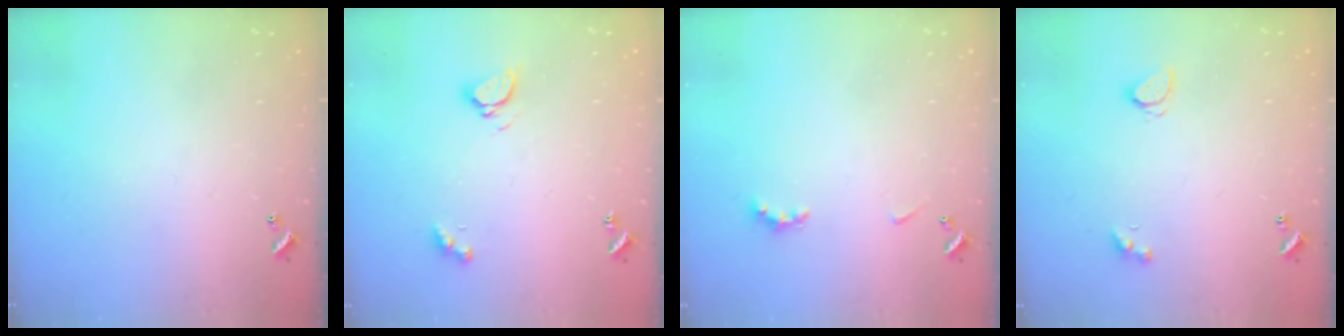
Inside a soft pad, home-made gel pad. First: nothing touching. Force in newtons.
{"total": 3.4, "press": 3.4, "slide": 0.3}
{"total": 2.9, "press": 2.8, "slide": 0.6}
{"total": 2.1, "press": 2.0, "slide": 0.4}